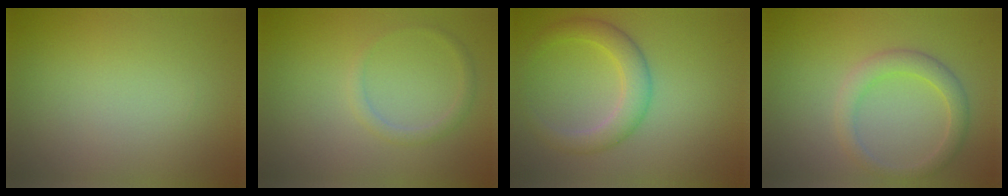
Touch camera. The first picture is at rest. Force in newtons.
{"total": 1.3, "press": 1.3, "slide": 0.1}
{"total": 3.4, "press": 3.4, "slide": 0.1}
{"total": 2.8, "press": 2.8, "slide": 0.3}